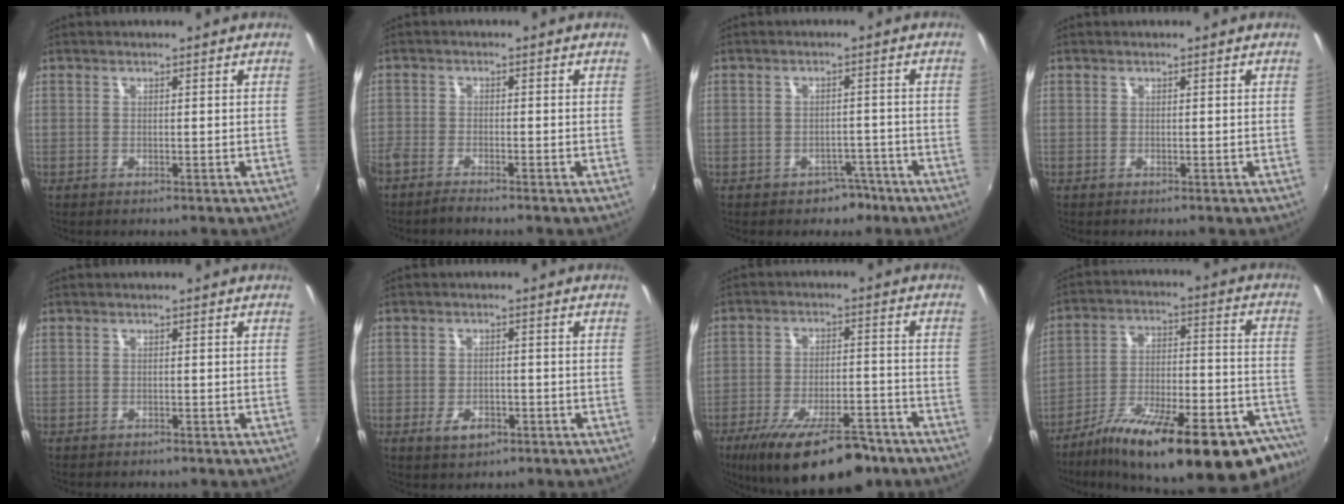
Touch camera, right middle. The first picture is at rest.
{"total": 3.4, "force": [-3.1, 0.5, 1.4], "torque": [-0.043, -0.011, -0.066]}
{"total": 3.9, "force": [-2.6, 2.8, 0.8], "torque": [-0.018, 0.008, -0.028]}
{"total": 0.0}
{"total": 0.9, "force": [-0.8, 0.4, 0.1], "torque": [-0.008, -0.002, -0.012]}
{"total": 4.1, "force": [-2.1, 2.5, 2.6], "torque": [-0.055, -0.007, -0.034]}
{"total": 18.7, "force": [-13.3, 6.2, 11.6], "torque": [-0.208, -0.031, -0.195]}
{"total": 30.1, "force": [-21.6, 7.6, 19.4], "torque": [-0.282, -0.033, -0.306]}